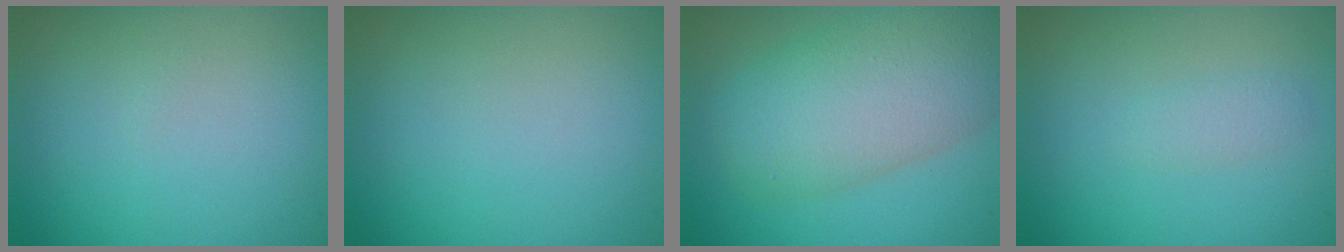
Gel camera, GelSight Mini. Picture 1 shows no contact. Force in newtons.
{"total": 0.0}
{"total": 8.5, "press": 8.5, "slide": 0.5}
{"total": 1.0, "press": 1.0, "slide": 0.0}